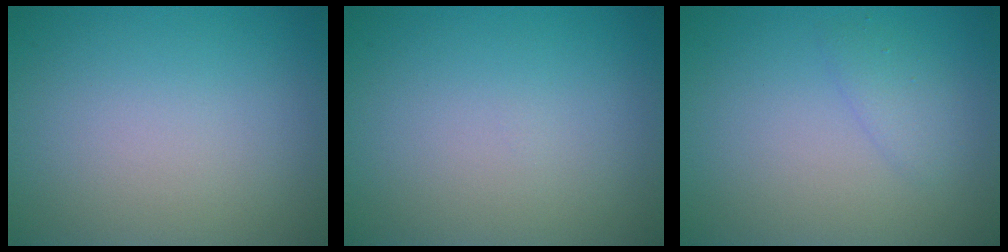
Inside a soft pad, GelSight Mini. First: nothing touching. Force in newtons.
{"total": 0.0}
{"total": 1.3, "press": 1.3, "slide": 0.1}